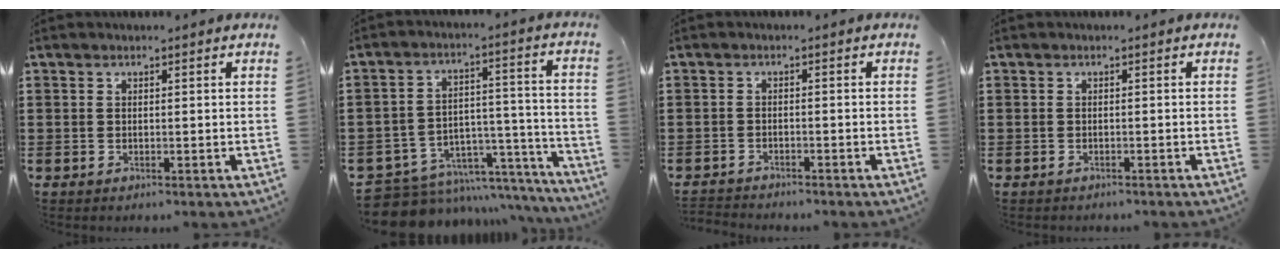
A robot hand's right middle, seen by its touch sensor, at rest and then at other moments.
{"total": 6.5, "force": [-5.6, 3.1, 0.8], "torque": [-0.022, 0.000, -0.105]}
{"total": 1.8, "force": [-1.8, 0.1, -0.1], "torque": [-0.004, 0.000, -0.040]}
{"total": 0.7, "force": [-0.6, 0.3, -0.1], "torque": [0.002, 0.002, -0.015]}